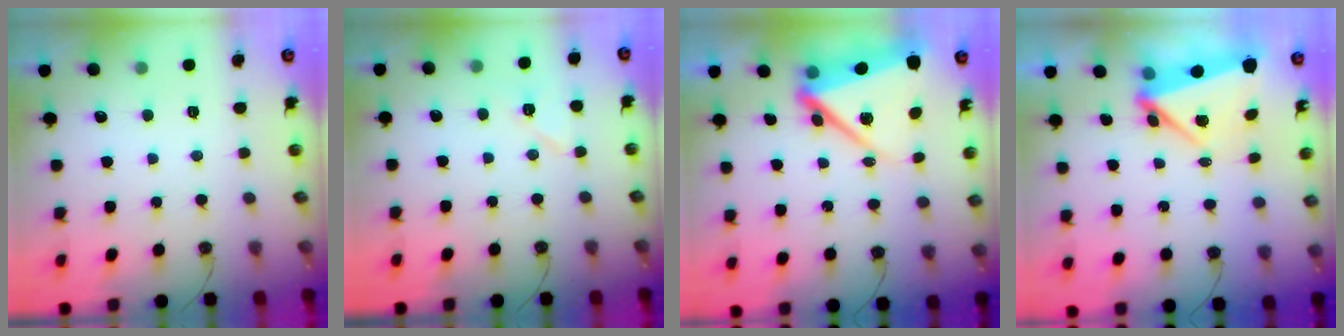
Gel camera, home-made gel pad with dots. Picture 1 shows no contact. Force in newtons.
{"total": 7.2, "press": 7.0, "slide": 1.8}
{"total": 12.5, "press": 12.4, "slide": 1.5}
{"total": 5.4, "press": 5.3, "slide": 0.8}